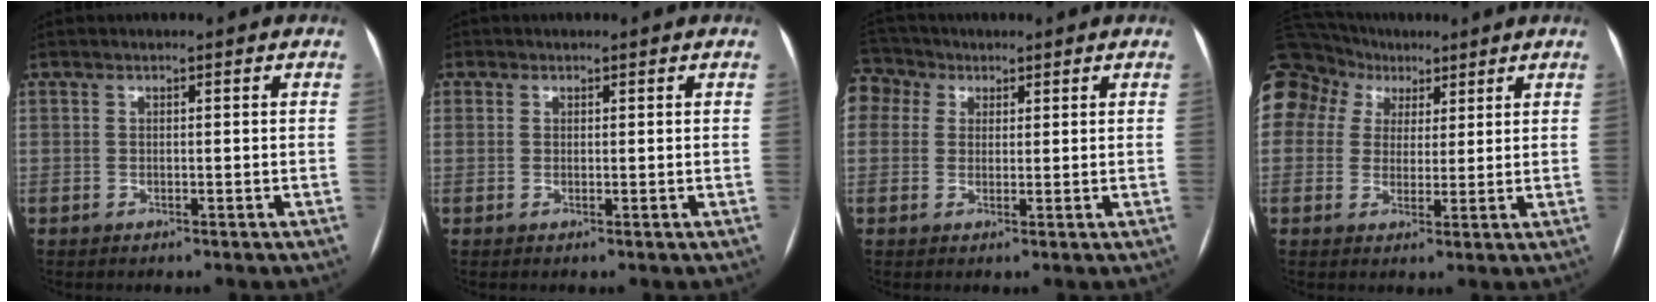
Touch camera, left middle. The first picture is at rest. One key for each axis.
{"total": 1.1, "fx": 0.4, "fy": 1.0, "fz": 0.1, "tx": 0.007, "ty": 0.000, "tz": 0.002}
{"total": 5.6, "fx": 2.7, "fy": 4.9, "fz": 1.0, "tx": -0.030, "ty": 0.030, "tz": 0.054}
{"total": 18.1, "fx": 9.2, "fy": 14.4, "fz": 6.0, "tx": -0.195, "ty": 0.090, "tz": 0.179}